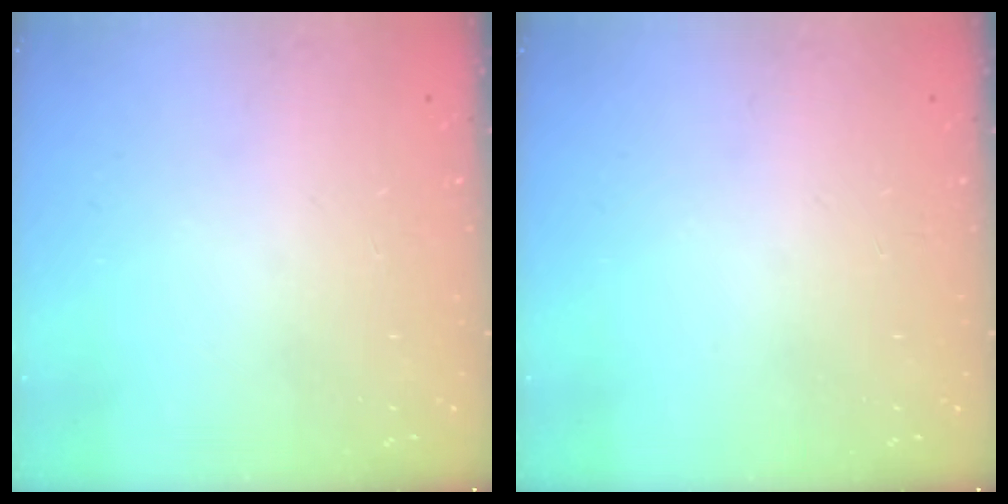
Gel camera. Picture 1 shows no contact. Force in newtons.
{"total": 0.0}